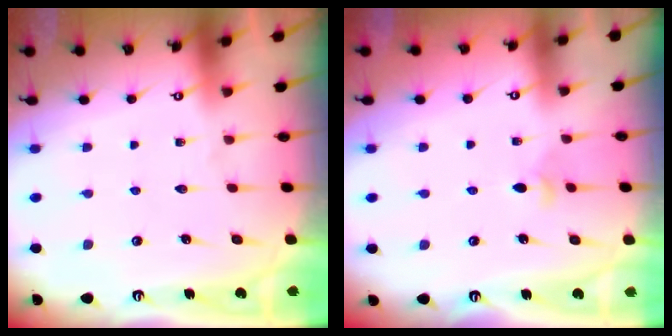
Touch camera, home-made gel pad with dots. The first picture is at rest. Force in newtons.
{"total": 3.6, "press": 3.5, "slide": 0.8}